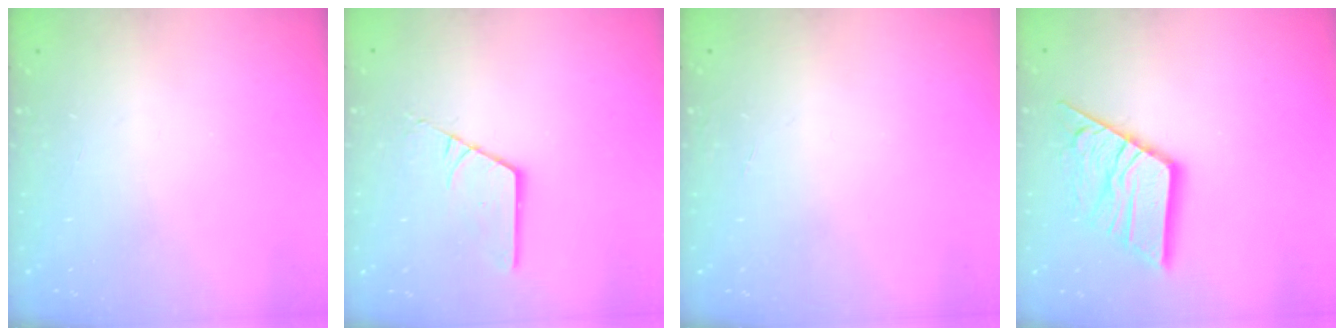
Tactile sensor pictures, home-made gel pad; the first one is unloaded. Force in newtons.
{"total": 2.9, "press": 2.9, "slide": 0.1}
{"total": 0.0}
{"total": 15.5, "press": 15.4, "slide": 1.4}